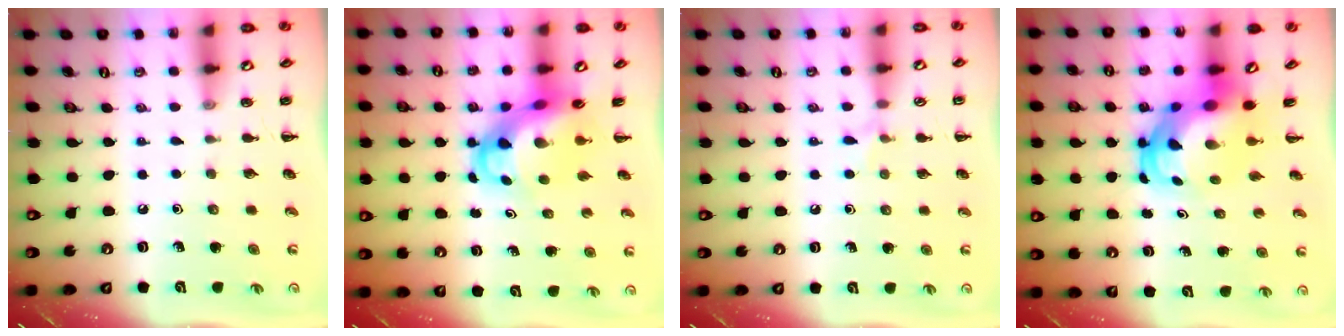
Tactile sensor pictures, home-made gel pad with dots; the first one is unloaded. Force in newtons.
{"total": 5.7, "press": 5.5, "slide": 1.5}
{"total": 4.9, "press": 4.6, "slide": 1.7}
{"total": 7.4, "press": 7.0, "slide": 2.2}